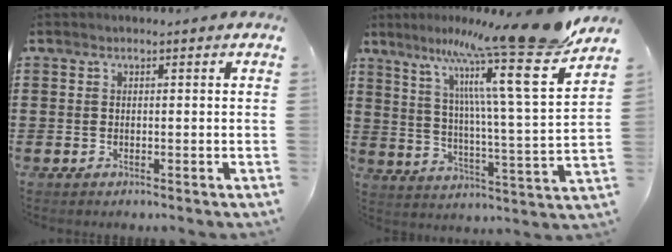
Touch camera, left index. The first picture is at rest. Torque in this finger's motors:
{"motor_torque": [1.52, -0.61, 1.05, 0.21]}